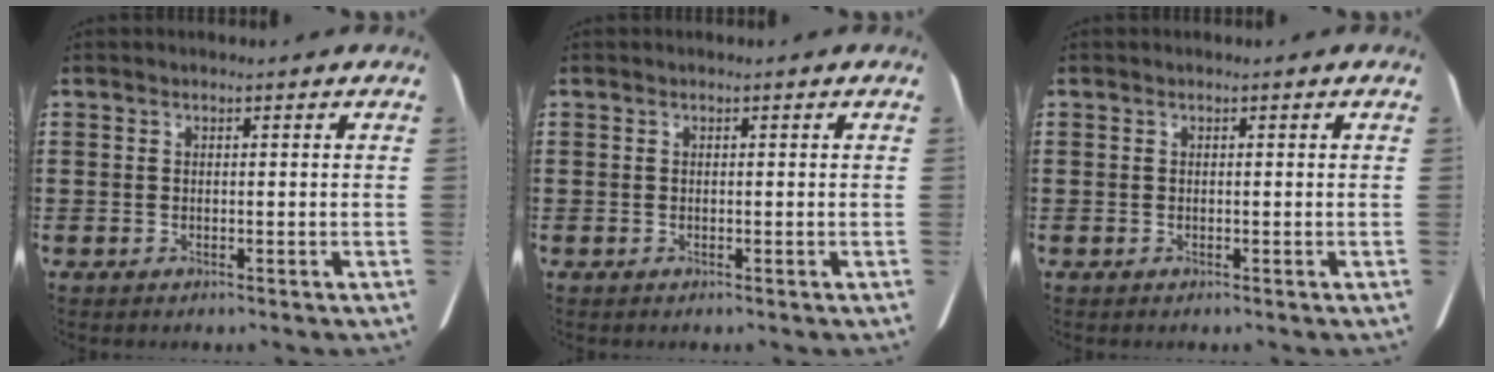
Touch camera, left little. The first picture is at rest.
{"total": 0.0}
{"total": 0.0}